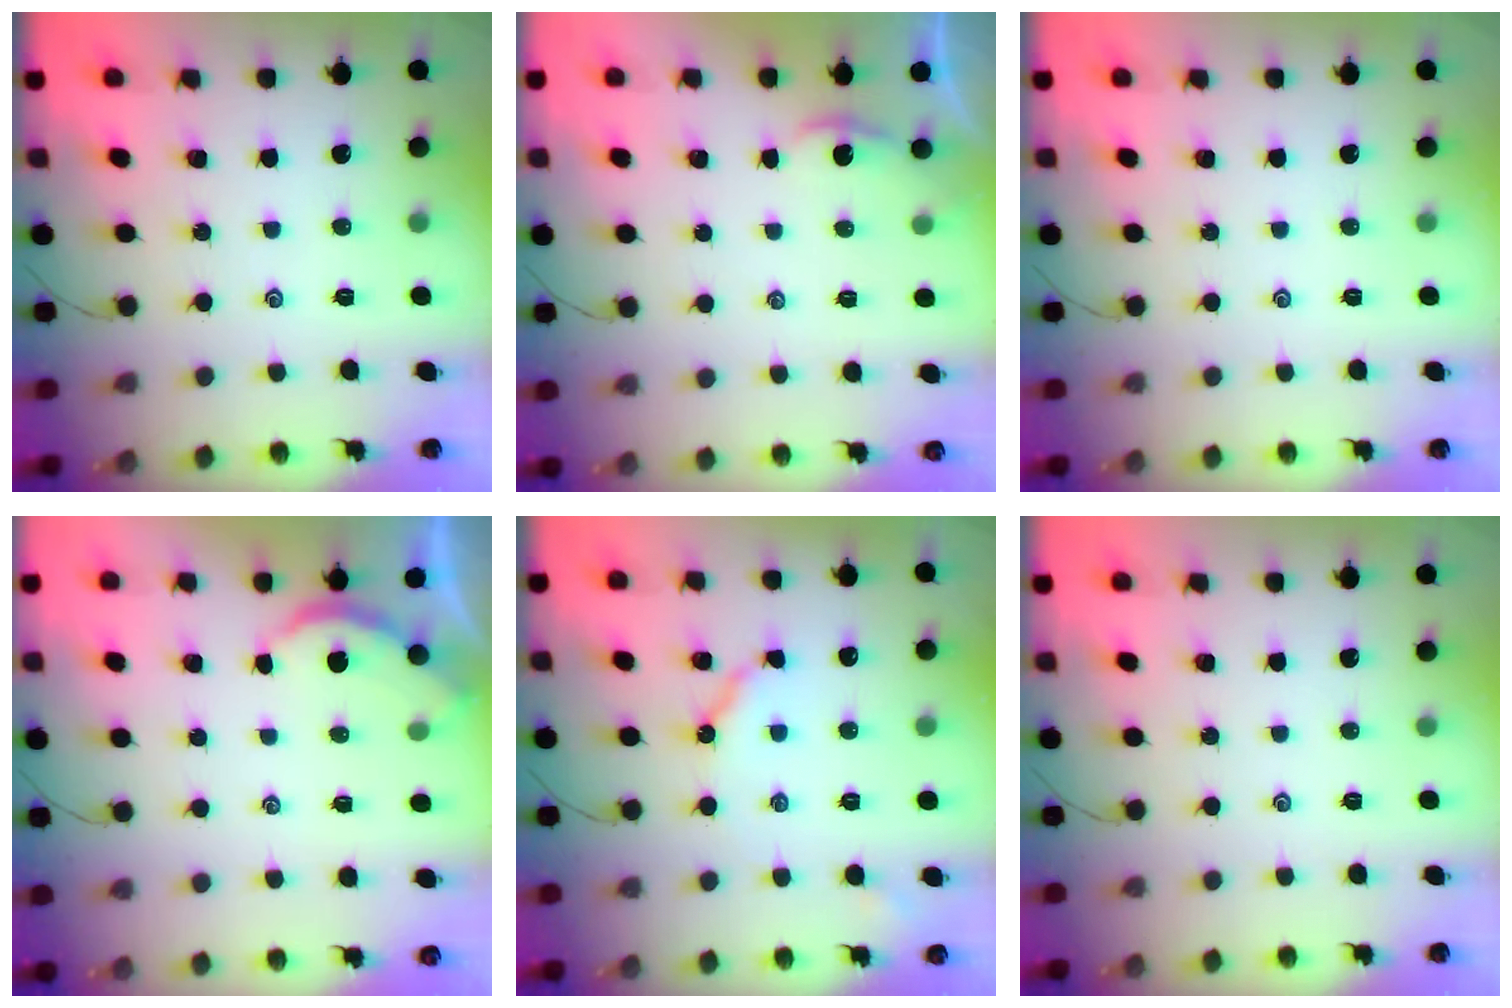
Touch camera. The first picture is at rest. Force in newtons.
{"total": 1.2, "press": 1.2, "slide": 0.1}
{"total": 0.0}
{"total": 2.0, "press": 2.0, "slide": 0.2}
{"total": 6.3, "press": 6.3, "slide": 0.6}
{"total": 0.0}